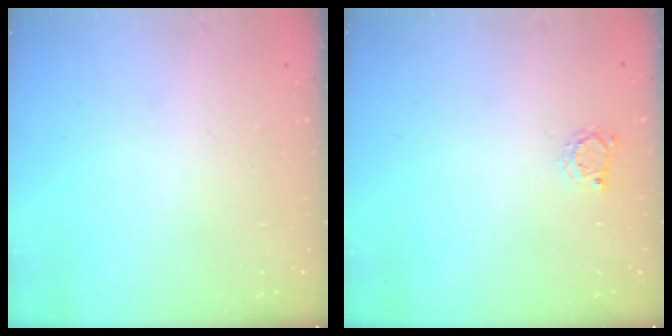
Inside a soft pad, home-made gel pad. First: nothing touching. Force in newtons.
{"total": 2.6, "press": 2.6, "slide": 0.4}